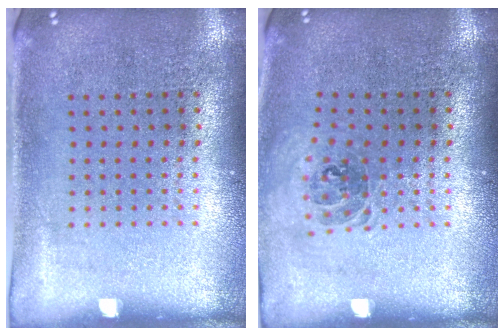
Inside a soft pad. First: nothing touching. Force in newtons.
{"total": 0.9, "press": 0.8, "slide": 0.3}